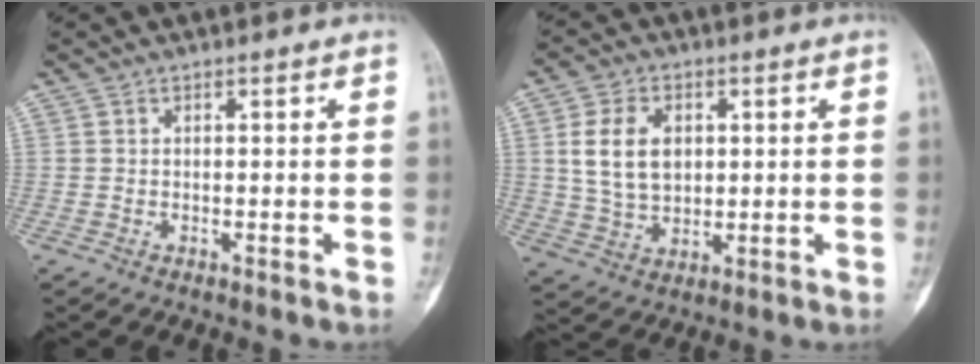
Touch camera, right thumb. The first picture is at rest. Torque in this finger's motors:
{"motor_torque": [0.94, 1.55, 0.89, 0.02, 0.25]}